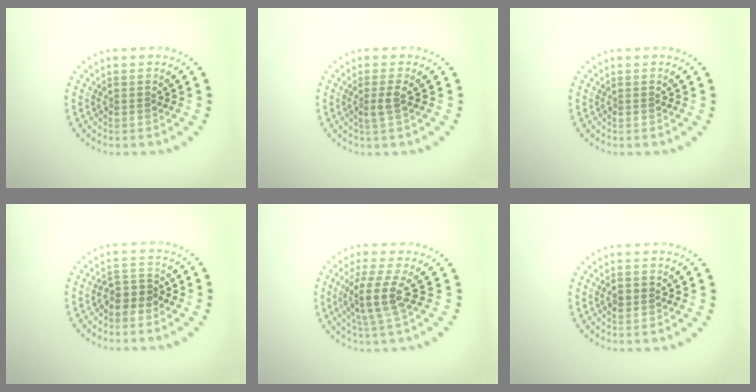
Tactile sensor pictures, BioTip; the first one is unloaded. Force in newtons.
{"total": 1.4, "press": 1.1, "slide": 0.9}
{"total": 0.0}
{"total": 1.9, "press": 1.5, "slide": 1.2}
{"total": 3.3, "press": 2.4, "slide": 2.3}
{"total": 1.3, "press": 1.3, "slide": 0.2}